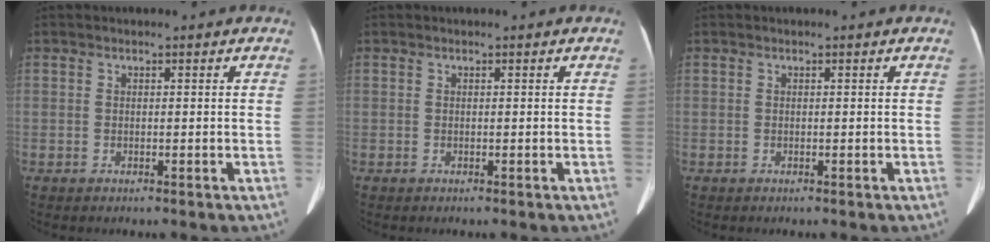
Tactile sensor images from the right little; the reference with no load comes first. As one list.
[{"total": 0.0}, {"total": 0.0}]